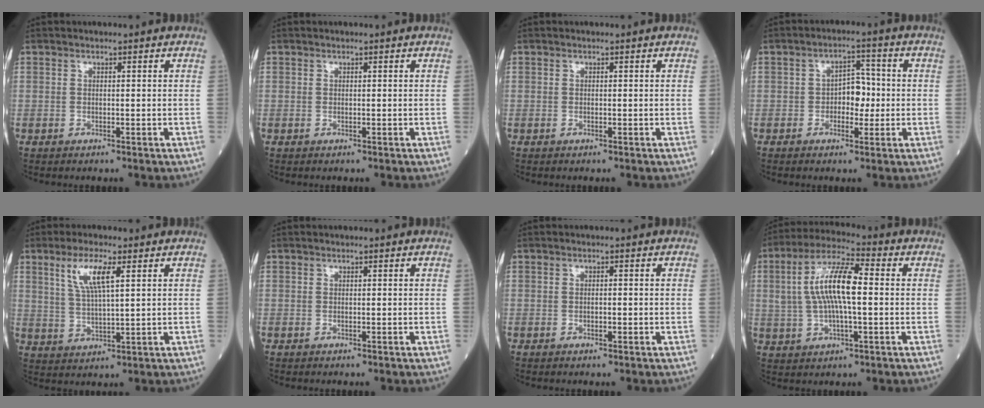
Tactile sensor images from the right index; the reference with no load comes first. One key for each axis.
{"total": 0.0}
{"total": 0.0}
{"total": 5.6, "fx": -0.6, "fy": 3.2, "fz": 4.5, "tx": -0.085, "ty": 0.019, "tz": -0.011}
{"total": 7.2, "fx": 3.0, "fy": 1.7, "fz": 6.3, "tx": -0.130, "ty": 0.006, "tz": 0.062}
{"total": 0.0}
{"total": 1.4, "fx": -0.3, "fy": 0.8, "fz": 1.2, "tx": -0.033, "ty": 0.001, "tz": -0.002}
{"total": 11.9, "fx": 1.0, "fy": 3.5, "fz": 11.4, "tx": -0.237, "ty": 0.020, "tz": 0.017}